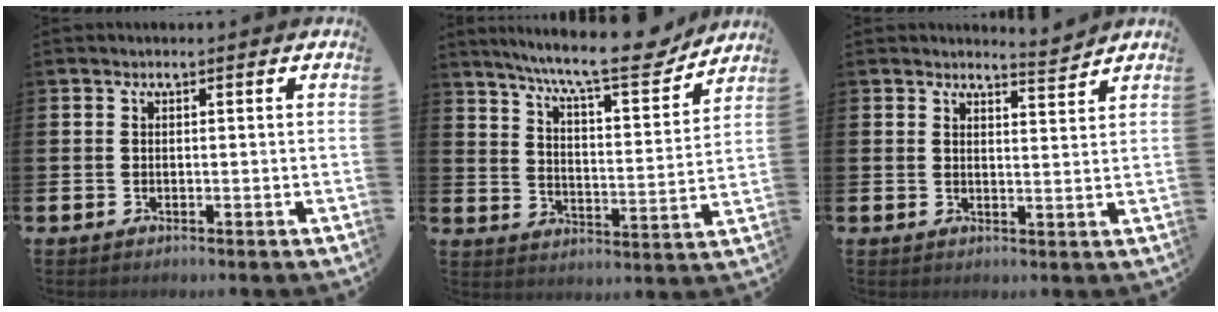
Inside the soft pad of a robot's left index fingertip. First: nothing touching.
{"total": 10.8, "force": [9.4, 1.1, 5.3], "torque": [-0.113, -0.057, 0.156]}
{"total": 2.0, "force": [2.0, 0.0, 0.0], "torque": [0.006, -0.012, 0.035]}